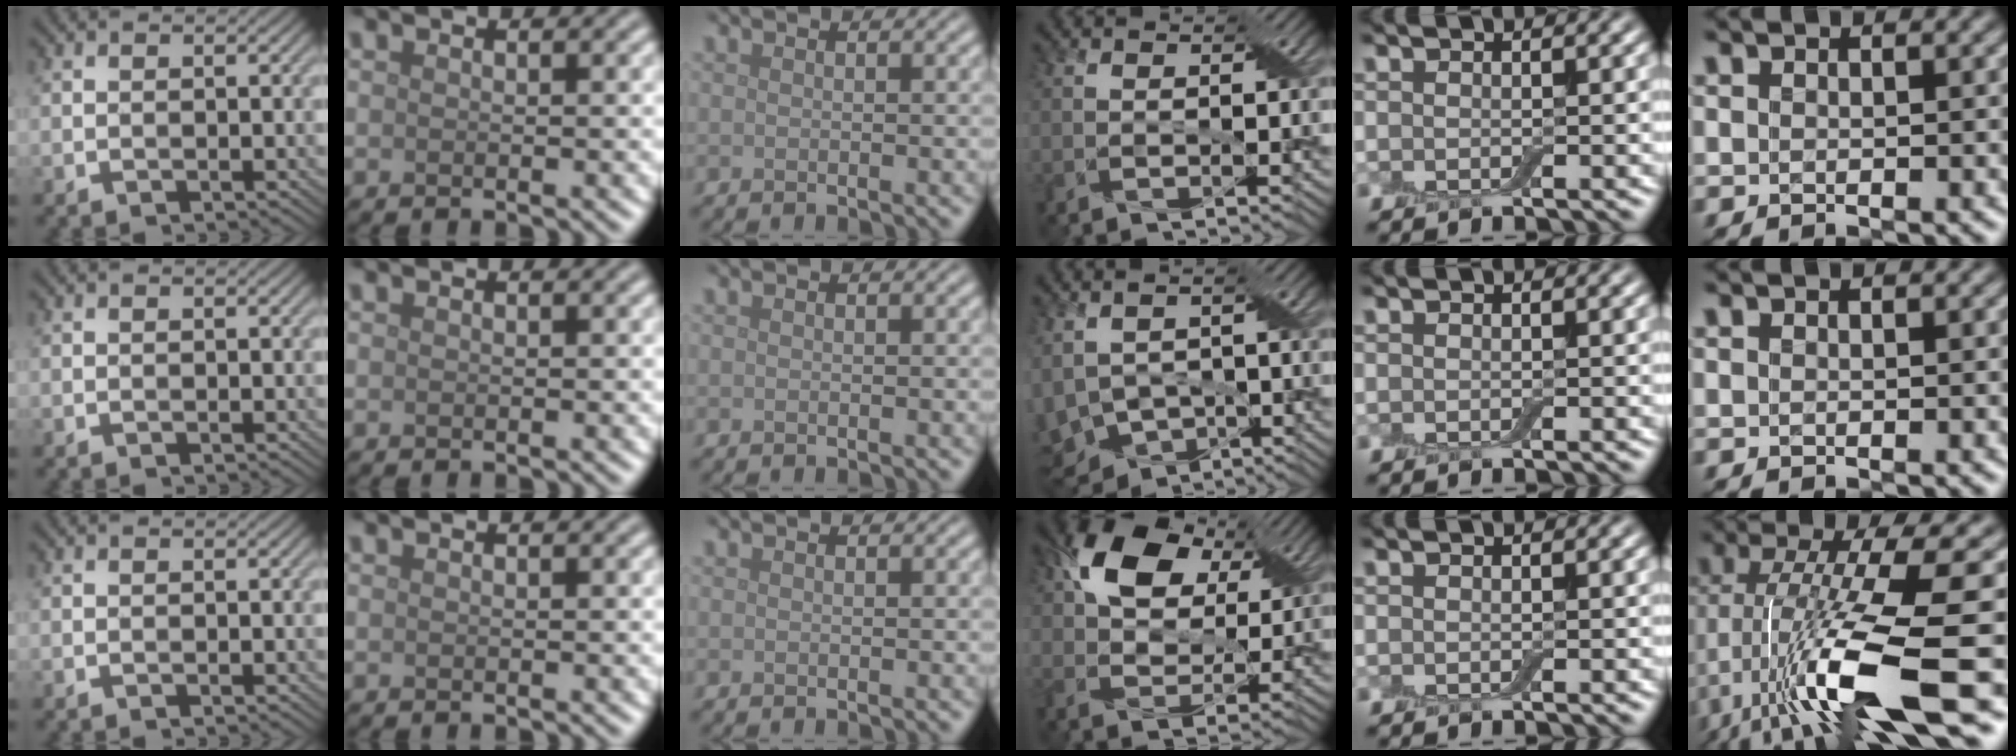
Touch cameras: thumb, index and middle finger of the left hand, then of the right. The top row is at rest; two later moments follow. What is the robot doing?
{"motion": "close", "object": "airpods case & airpods"}